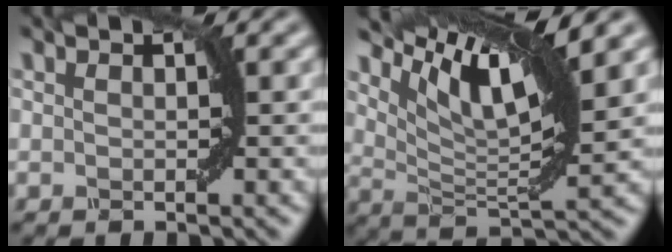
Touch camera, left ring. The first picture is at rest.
{"total": 9.2, "force": [5.4, 2.0, 7.2], "torque": [-0.130, 0.001, 0.107]}